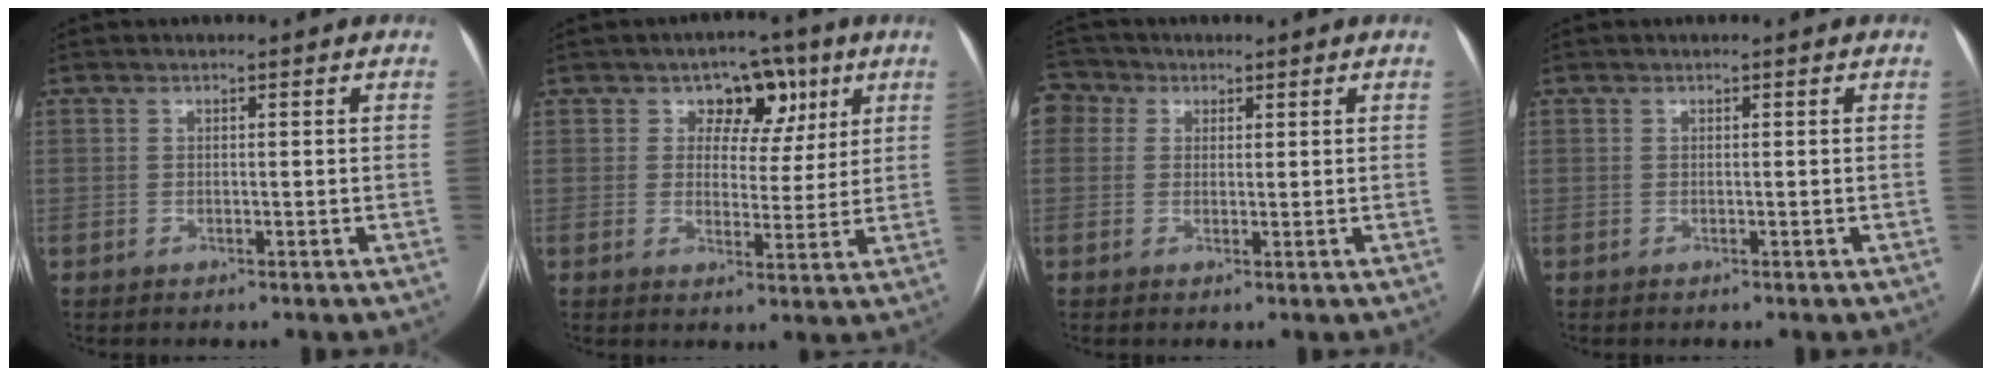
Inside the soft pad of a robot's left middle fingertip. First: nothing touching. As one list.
[{"total": 6.5, "force": [3.1, 4.8, 3.1], "torque": [-0.023, 0.015, 0.042]}, {"total": 4.5, "force": [1.8, 3.9, 1.4], "torque": [-0.037, 0.023, 0.033]}, {"total": 0.0}]